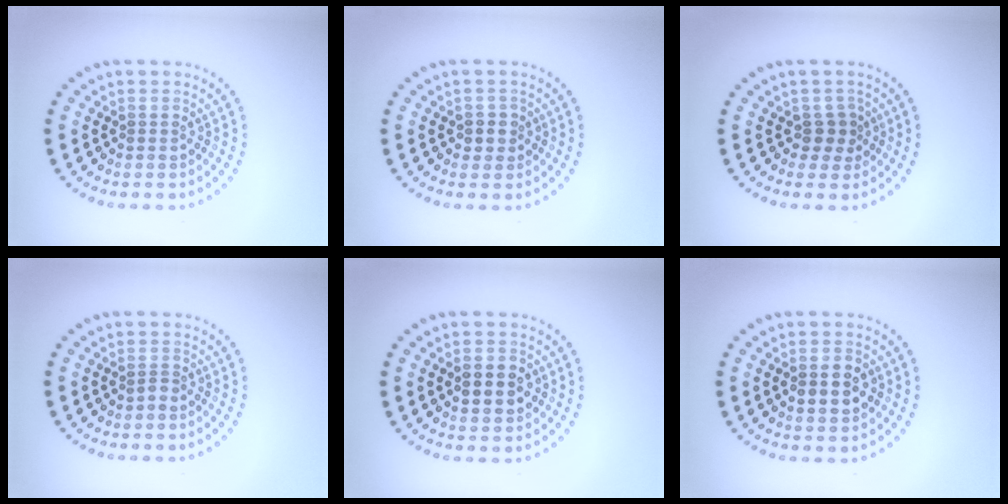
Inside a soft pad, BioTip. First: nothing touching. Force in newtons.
{"total": 1.4, "press": 1.2, "slide": 0.7}
{"total": 1.6, "press": 1.2, "slide": 1.0}
{"total": 0.9, "press": 0.5, "slide": 0.7}
{"total": 2.4, "press": 2.4, "slide": 0.2}
{"total": 2.3, "press": 2.3, "slide": 0.1}